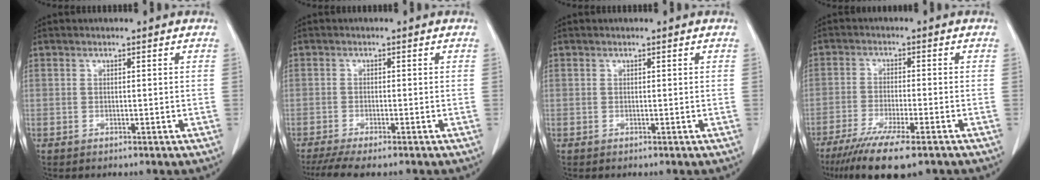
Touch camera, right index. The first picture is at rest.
{"total": 6.5, "force": [-5.3, 0.6, 3.7], "torque": [-0.054, -0.013, -0.085]}
{"total": 0.0}
{"total": 11.4, "force": [-8.1, 1.4, 7.8], "torque": [-0.124, -0.024, -0.127]}